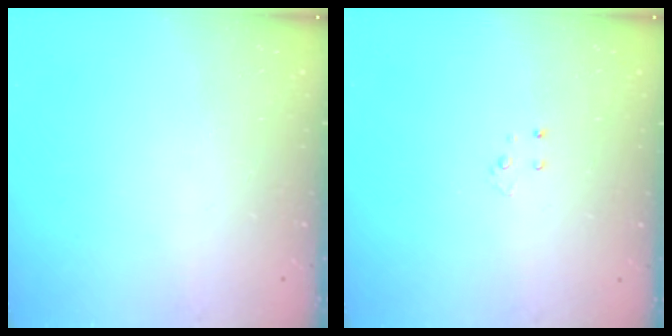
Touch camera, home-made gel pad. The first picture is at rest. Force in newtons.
{"total": 2.9, "press": 2.9, "slide": 0.2}